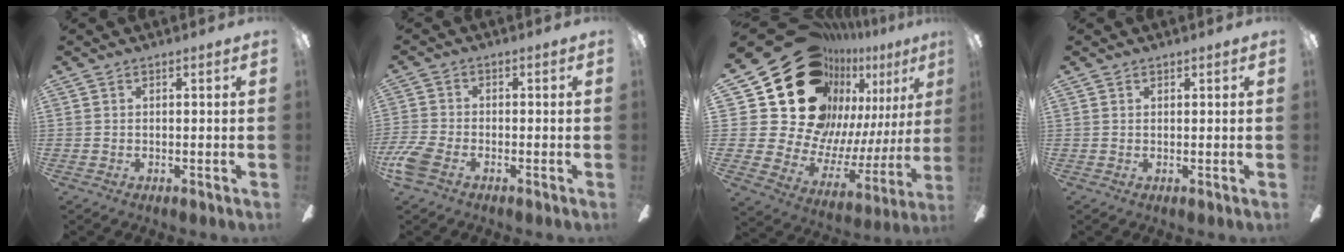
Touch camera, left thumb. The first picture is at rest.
{"total": 5.4, "force": [-2.6, 3.2, 3.6], "torque": [-0.085, 0.005, -0.049]}
{"total": 28.9, "force": [15.6, 19.1, 15.2], "torque": [-0.277, -0.124, 0.323]}
{"total": 0.9, "force": [0.8, 0.4, 0.1], "torque": [-0.002, 0.000, 0.015]}